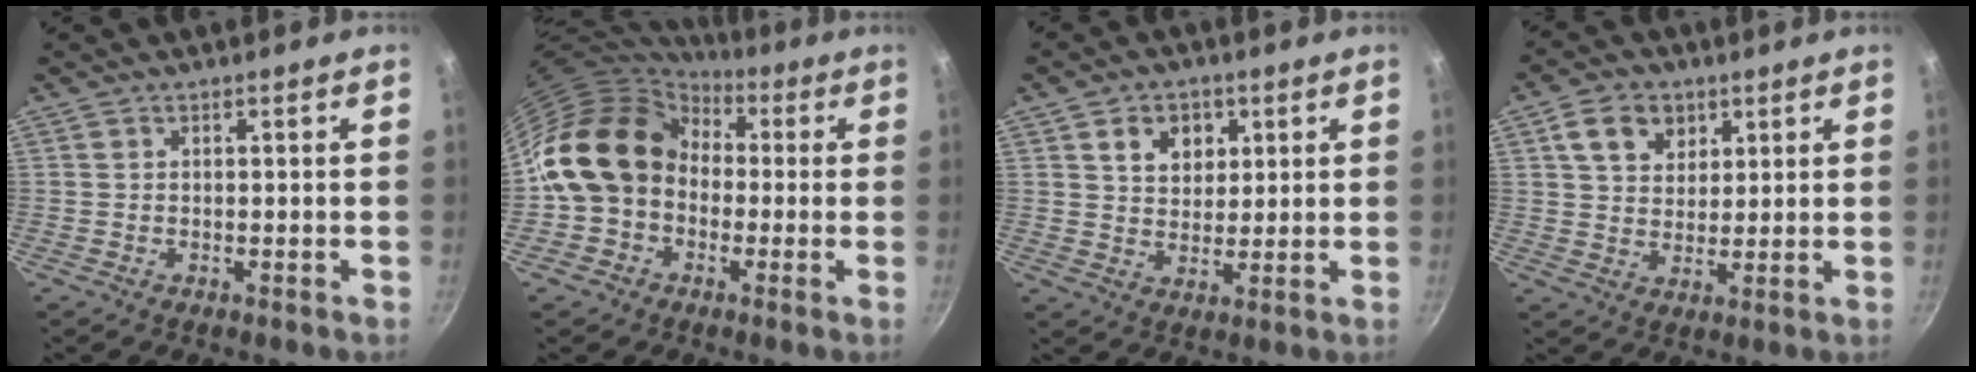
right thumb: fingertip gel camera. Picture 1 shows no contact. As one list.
[{"total": 16.3, "force": [0.7, 13.4, 9.4], "torque": [-0.143, 0.046, -0.002]}, {"total": 7.0, "force": [2.7, 5.4, 3.6], "torque": [-0.030, -0.006, 0.045]}, {"total": 8.1, "force": [3.6, 6.1, 3.9], "torque": [-0.043, -0.006, 0.060]}]